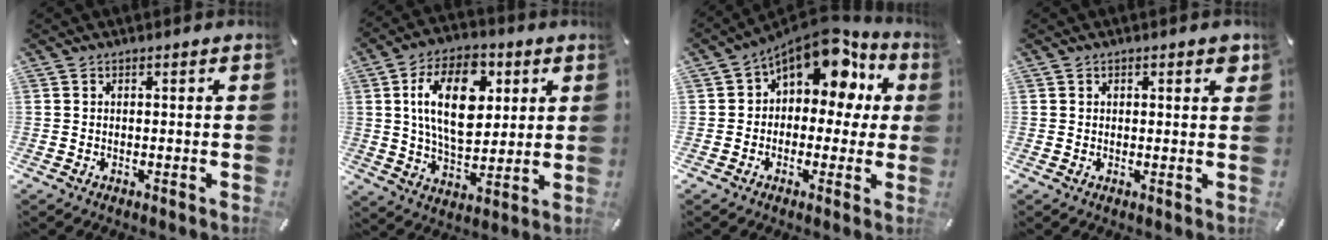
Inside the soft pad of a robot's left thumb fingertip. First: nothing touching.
{"total": 17.7, "force": [4.8, 10.7, 13.3], "torque": [-0.244, 0.007, 0.079]}
{"total": 13.9, "force": [7.1, 8.4, 8.5], "torque": [-0.131, -0.048, 0.125]}
{"total": 1.8, "force": [0.9, 0.9, 1.2], "torque": [-0.017, 0.003, 0.012]}